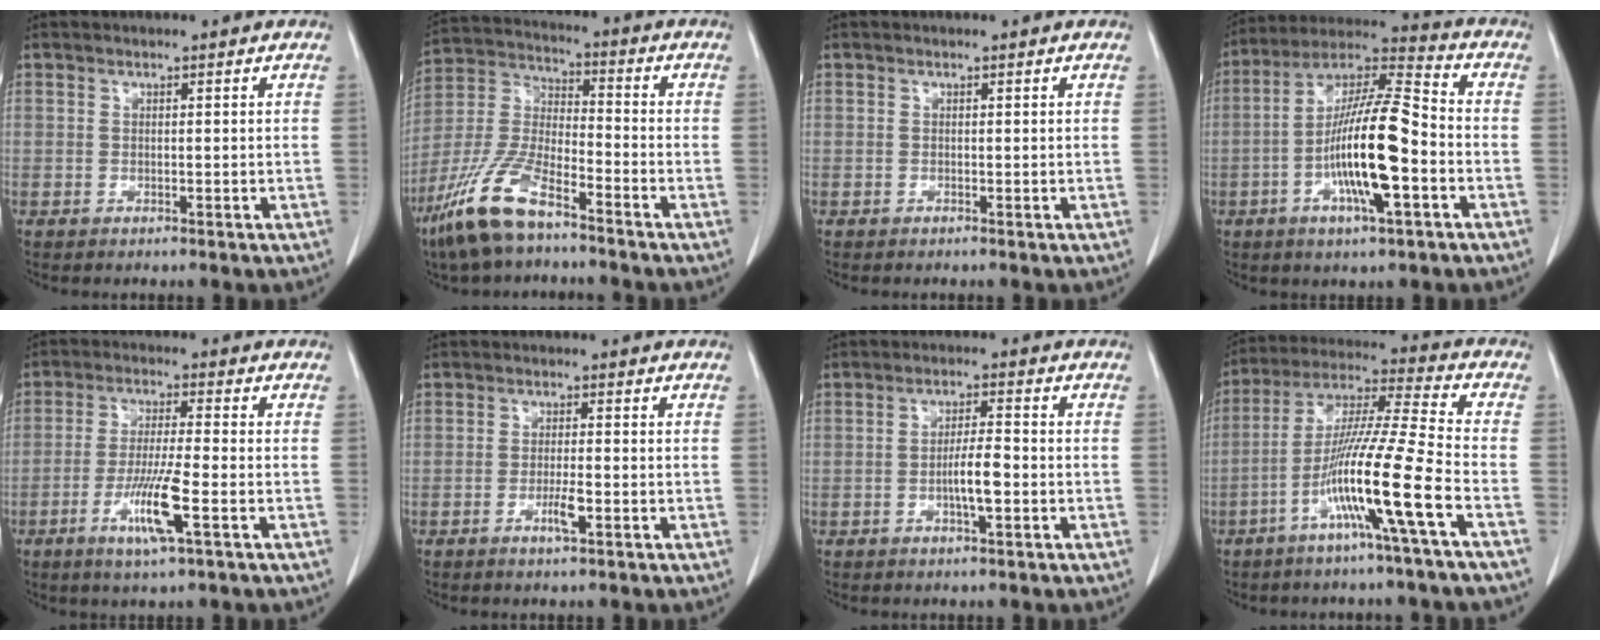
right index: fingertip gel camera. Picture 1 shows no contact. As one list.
[{"total": 12.9, "force": [-8.8, 3.2, 8.9], "torque": [-0.204, -0.017, -0.175]}, {"total": 0.0}, {"total": 15.9, "force": [-4.0, 2.1, 15.2], "torque": [-0.287, 0.003, -0.074]}, {"total": 8.5, "force": [-3.3, 0.0, 7.9], "torque": [-0.148, -0.014, -0.059]}, {"total": 2.9, "force": [-1.2, 0.2, 2.7], "torque": [-0.046, 0.000, -0.019]}, {"total": 4.7, "force": [-1.3, 0.6, 4.5], "torque": [-0.083, 0.001, -0.022]}, {"total": 14.8, "force": [-5.9, -1.7, 13.4], "torque": [-0.253, -0.004, -0.113]}]